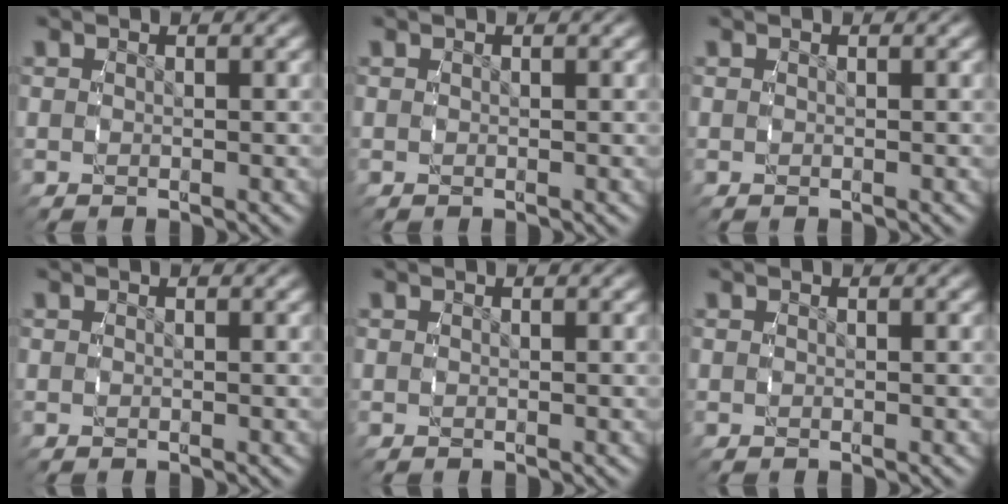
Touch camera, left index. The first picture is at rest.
{"total": 0.0}
{"total": 0.0}
{"total": 0.0}
{"total": 0.0}
{"total": 0.0}